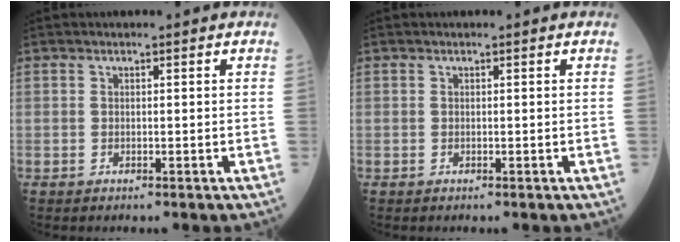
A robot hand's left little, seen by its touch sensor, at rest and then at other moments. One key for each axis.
{"total": 0.0}